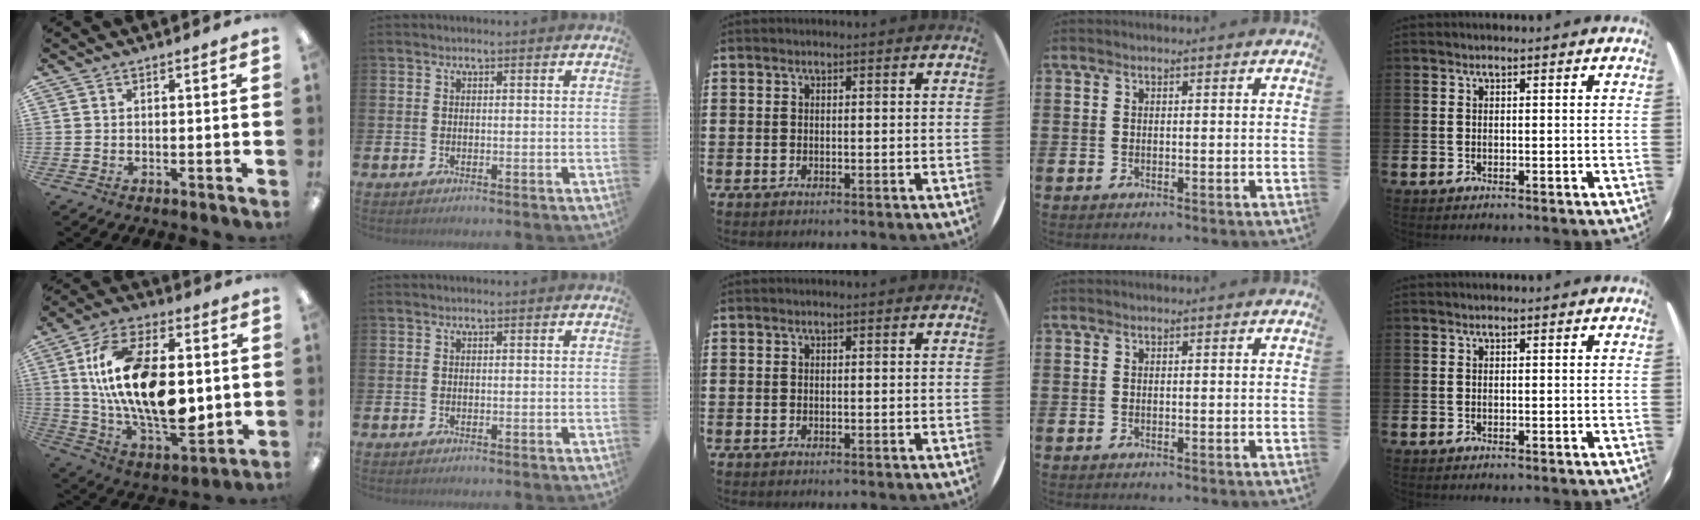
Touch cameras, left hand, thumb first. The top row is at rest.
{"thumb": {"total": 23.2, "force": [2.9, 12.6, 19.2], "torque": [-0.359, -0.004, 0.050]}}